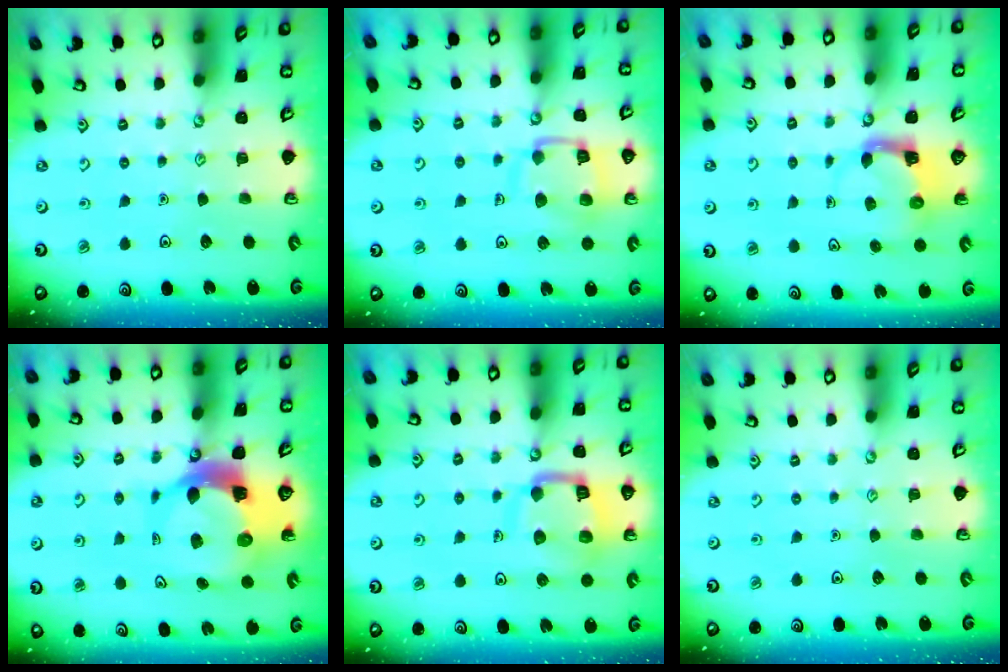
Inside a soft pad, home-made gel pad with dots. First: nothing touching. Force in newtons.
{"total": 13.0, "press": 12.9, "slide": 1.5}
{"total": 3.9, "press": 3.8, "slide": 0.7}
{"total": 10.5, "press": 10.4, "slide": 1.3}
{"total": 11.9, "press": 11.8, "slide": 1.2}
{"total": 0.0}